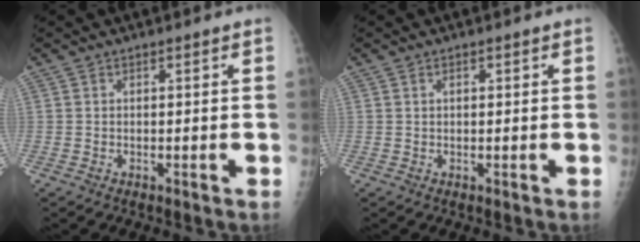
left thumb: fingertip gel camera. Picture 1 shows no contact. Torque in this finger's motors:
{"motor_torque": [-0.11, 0.16, 0.12, 0.17, -0.02]}